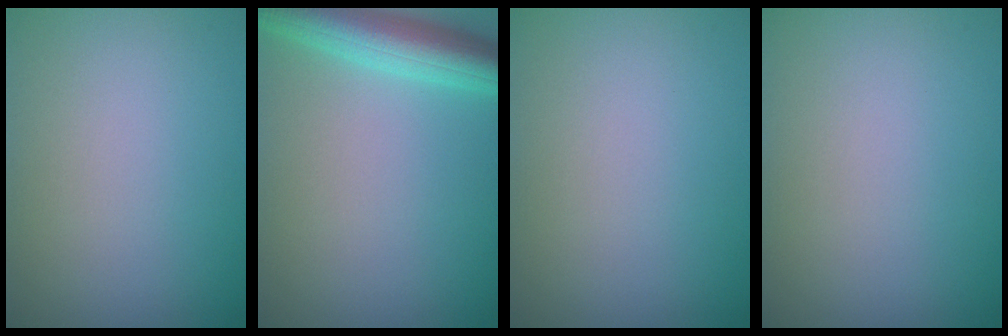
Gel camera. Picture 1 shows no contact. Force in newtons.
{"total": 5.6, "press": 5.6, "slide": 0.3}
{"total": 0.0}
{"total": 0.0}